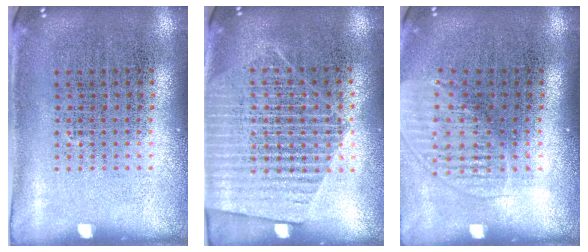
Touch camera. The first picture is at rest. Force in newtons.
{"total": 1.7, "press": 1.5, "slide": 0.8}
{"total": 1.3, "press": 1.2, "slide": 0.6}